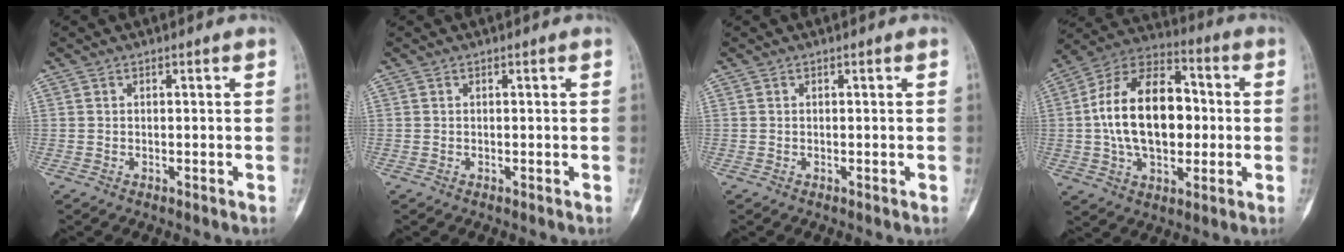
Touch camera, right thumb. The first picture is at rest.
{"total": 0.0}
{"total": 0.0}
{"total": 20.2, "force": [0.3, 12.3, 16.1], "torque": [-0.254, 0.028, 0.002]}